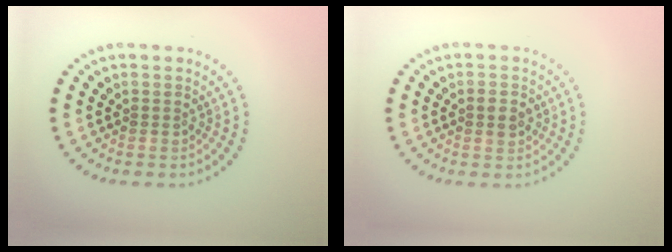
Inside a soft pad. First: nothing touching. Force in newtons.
{"total": 2.2, "press": 2.2, "slide": 0.1}